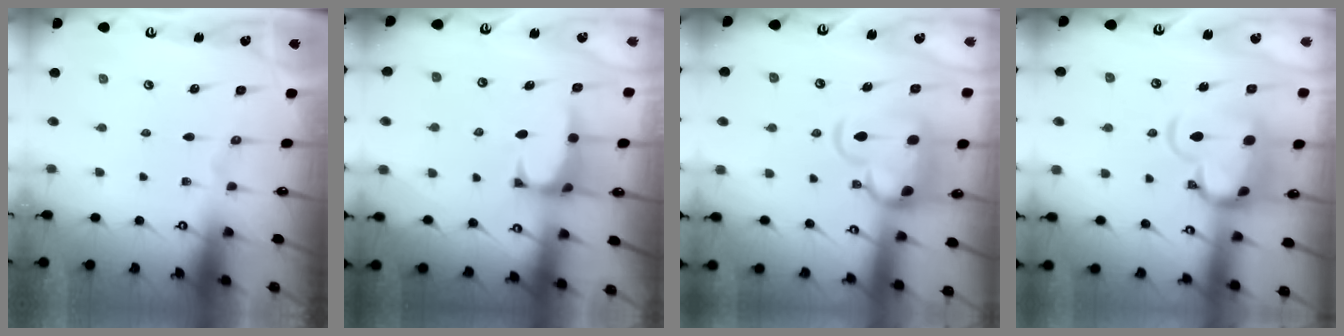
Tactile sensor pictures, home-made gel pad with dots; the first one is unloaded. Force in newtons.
{"total": 1.3, "press": 1.1, "slide": 0.6}
{"total": 7.3, "press": 7.1, "slide": 1.7}
{"total": 9.8, "press": 9.6, "slide": 2.0}